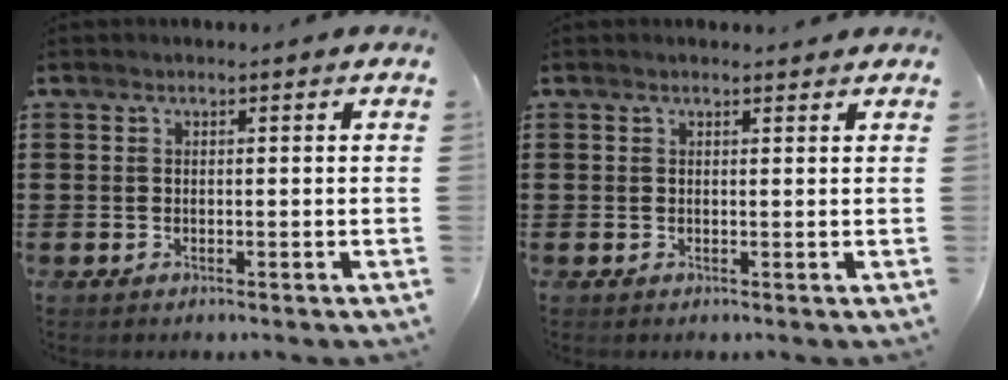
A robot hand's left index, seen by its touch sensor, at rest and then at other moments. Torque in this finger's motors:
{"motor_torque": [-0.03, -0.04, -0.13, -0.08]}